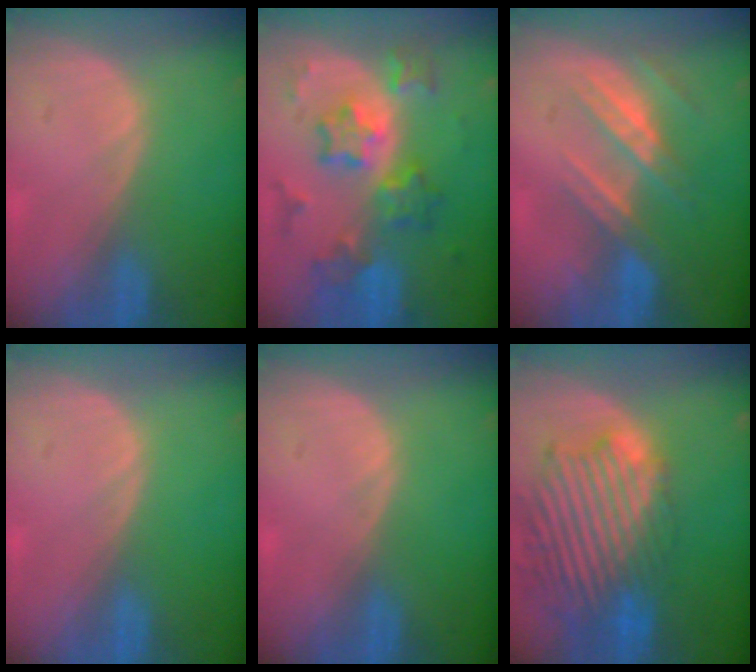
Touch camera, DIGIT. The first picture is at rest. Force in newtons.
{"total": 8.9, "press": 8.9, "slide": 0.8}
{"total": 7.2, "press": 6.7, "slide": 2.7}
{"total": 0.0}
{"total": 0.0}
{"total": 14.0, "press": 11.8, "slide": 7.4}